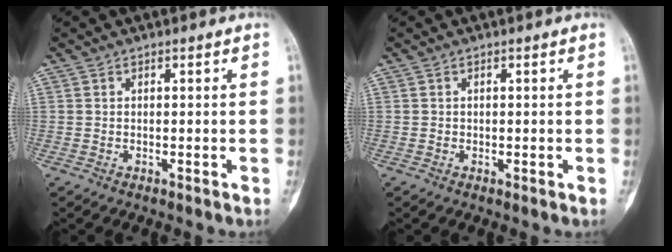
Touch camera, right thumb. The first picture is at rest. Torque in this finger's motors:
{"motor_torque": [1.13, 1.16, 0.42, -0.37, 0.00]}